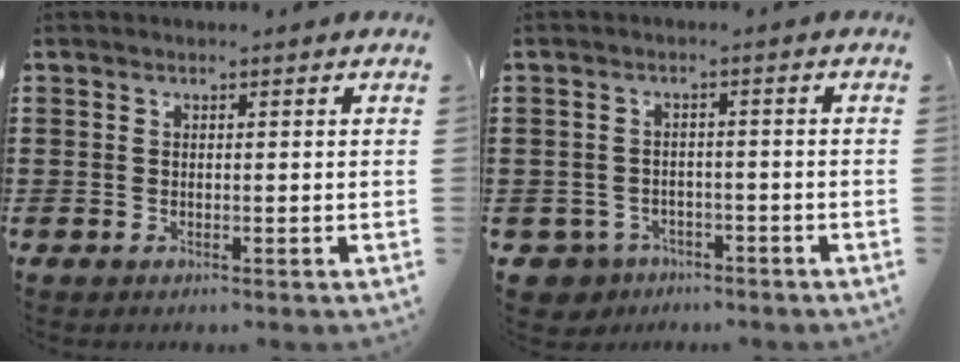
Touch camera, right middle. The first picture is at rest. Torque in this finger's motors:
{"motor_torque": [0.25, -0.14, 0.00, 0.00]}